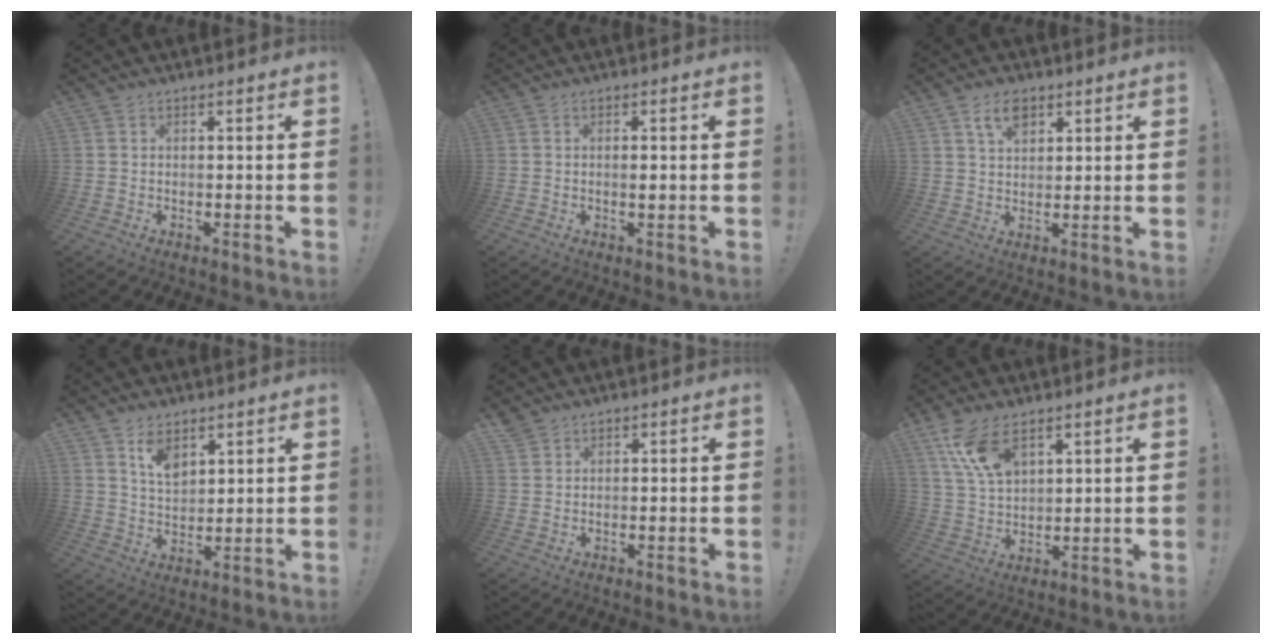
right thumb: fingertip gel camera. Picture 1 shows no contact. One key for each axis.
{"total": 1.1, "fx": 0.1, "fy": 0.0, "fz": 1.1, "tx": -0.004, "ty": -0.008, "tz": -0.002}
{"total": 6.7, "fx": 3.9, "fy": 3.7, "fz": 3.9, "tx": -0.064, "ty": -0.007, "tz": 0.072}
{"total": 8.0, "fx": 5.3, "fy": 4.6, "fz": 3.9, "tx": -0.055, "ty": -0.031, "tz": 0.095}
{"total": 2.0, "fx": 1.7, "fy": 1.1, "fz": 0.4, "tx": -0.006, "ty": -0.008, "tz": 0.033}
{"total": 11.9, "fx": 7.1, "fy": 6.1, "fz": 7.4, "tx": -0.140, "ty": -0.028, "tz": 0.135}